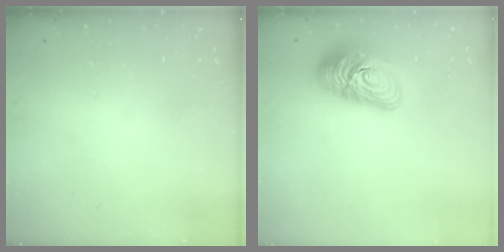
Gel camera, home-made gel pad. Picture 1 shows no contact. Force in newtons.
{"total": 14.7, "press": 14.7, "slide": 1.2}